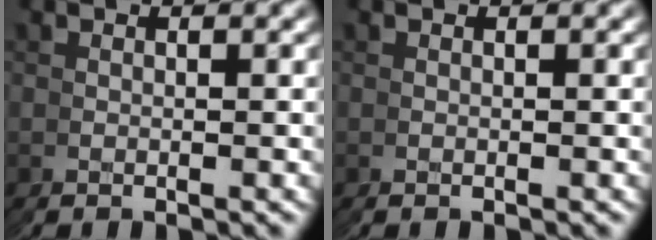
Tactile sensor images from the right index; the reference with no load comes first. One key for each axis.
{"total": 0.0}